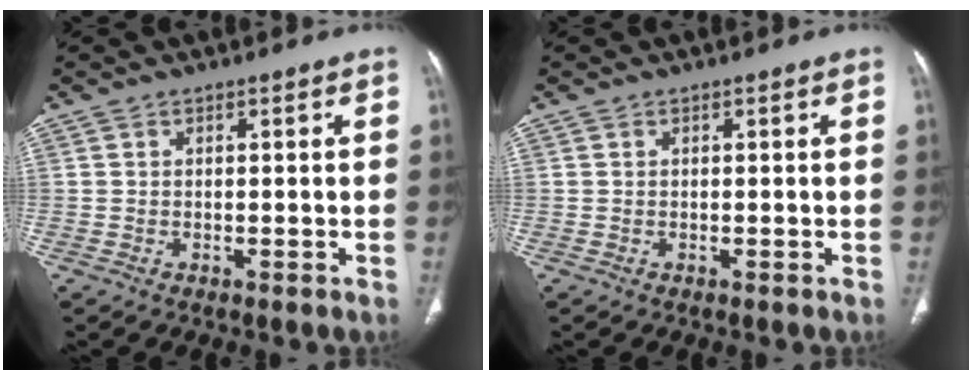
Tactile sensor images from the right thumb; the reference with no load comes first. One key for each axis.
{"total": 0.0}